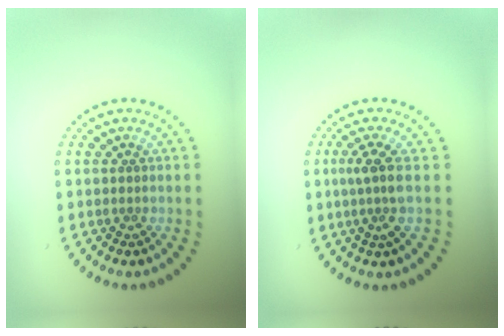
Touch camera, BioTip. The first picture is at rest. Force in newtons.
{"total": 2.5, "press": 1.9, "slide": 1.6}